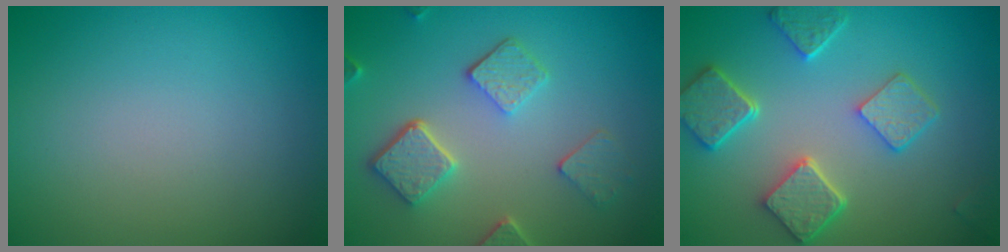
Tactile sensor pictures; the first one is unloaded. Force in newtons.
{"total": 4.8, "press": 3.7, "slide": 3.0}
{"total": 5.4, "press": 4.4, "slide": 3.2}